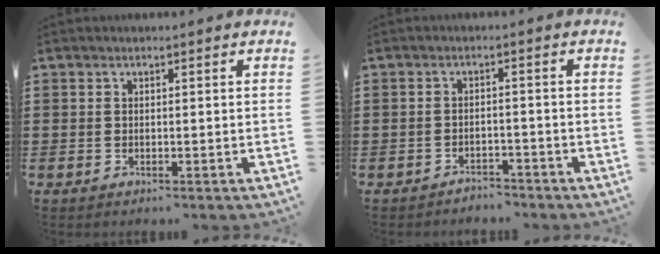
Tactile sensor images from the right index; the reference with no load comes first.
{"total": 2.2, "force": [-2.2, 0.2, 0.0], "torque": [-0.009, 0.000, -0.049]}